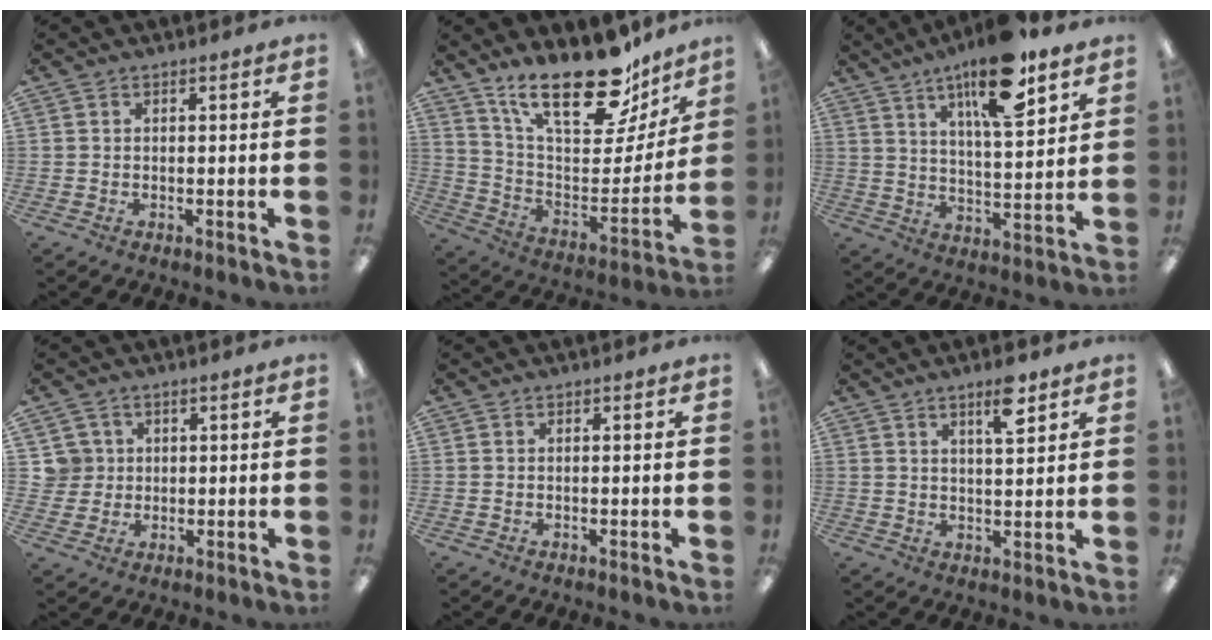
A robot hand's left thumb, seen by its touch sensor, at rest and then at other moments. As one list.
[{"total": 25.2, "force": [18.2, 10.0, 14.2], "torque": [-0.212, -0.123, 0.314]}, {"total": 16.0, "force": [10.7, 4.4, 11.1], "torque": [-0.175, -0.053, 0.171]}, {"total": 4.9, "force": [1.5, 4.6, 0.2], "torque": [-0.007, 0.003, 0.027]}, {"total": 0.0}, {"total": 9.0, "force": [6.1, 2.5, 6.2], "torque": [-0.088, -0.033, 0.097]}]